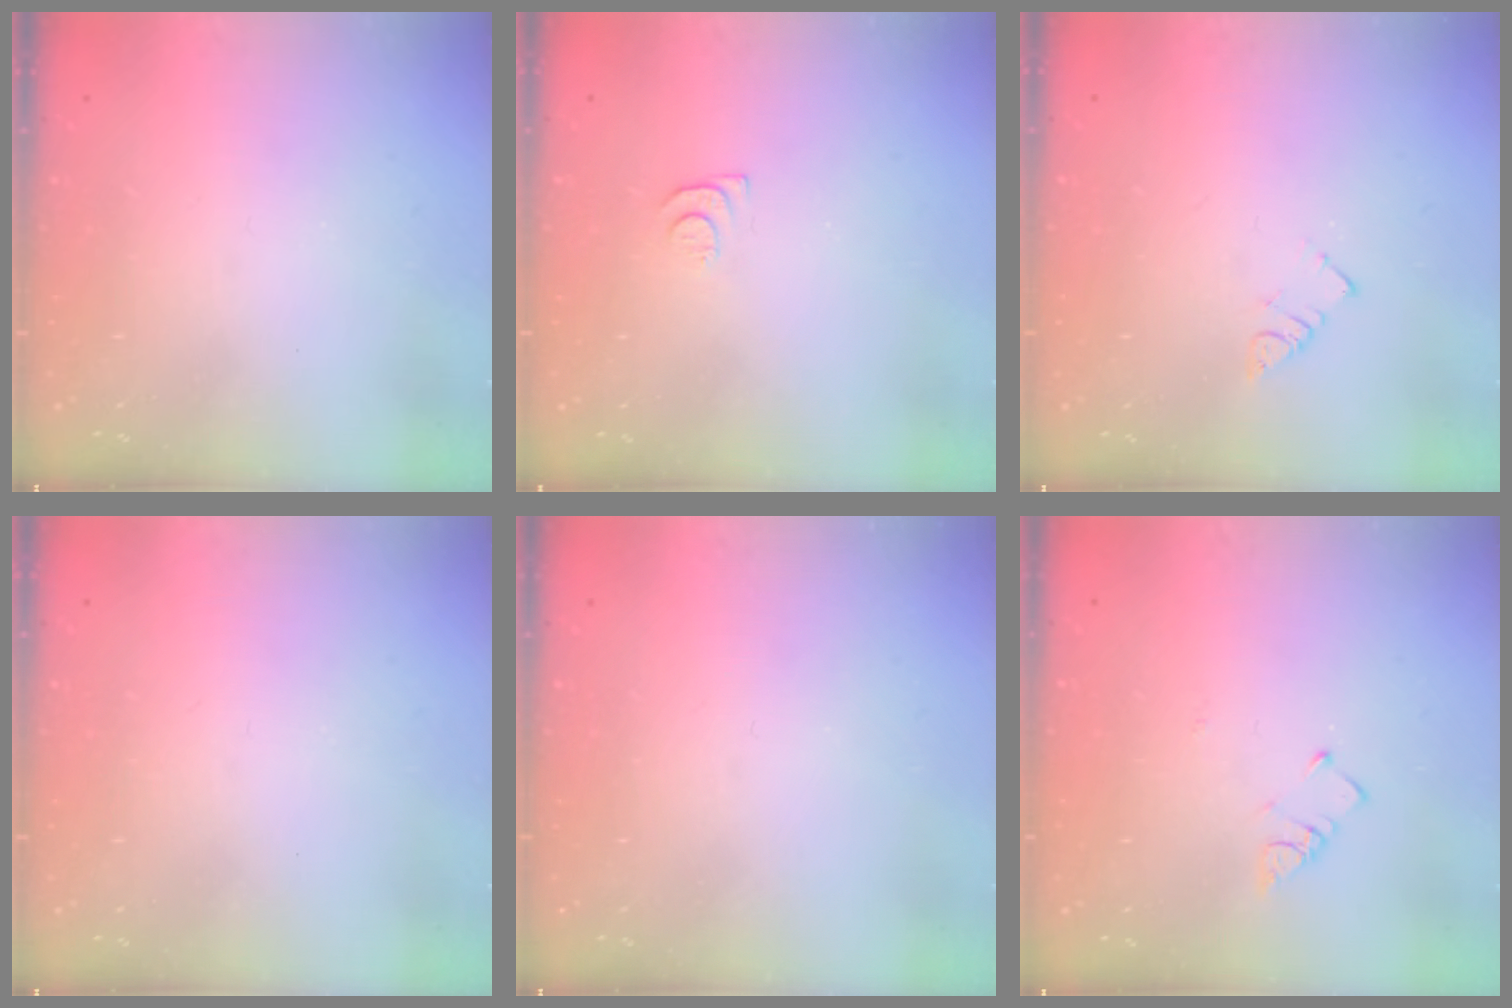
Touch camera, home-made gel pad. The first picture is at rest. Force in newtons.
{"total": 4.1, "press": 4.0, "slide": 0.6}
{"total": 2.5, "press": 2.5, "slide": 0.1}
{"total": 2.1, "press": 2.0, "slide": 0.4}
{"total": 0.0}
{"total": 2.6, "press": 2.6, "slide": 0.5}